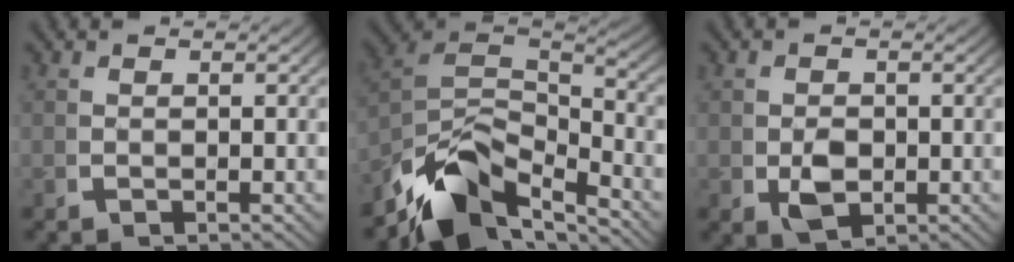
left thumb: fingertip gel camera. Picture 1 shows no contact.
{"total": 12.2, "force": [-4.0, 7.8, 8.5], "torque": [-0.179, -0.044, -0.054]}
{"total": 3.4, "force": [-0.5, 2.4, 2.4], "torque": [-0.047, -0.019, 0.002]}